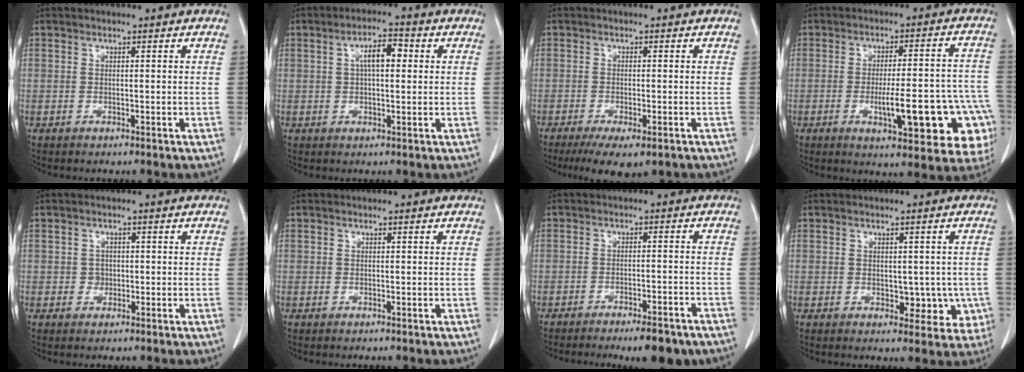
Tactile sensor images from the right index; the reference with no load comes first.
{"total": 5.0, "force": [1.0, 1.7, 4.6], "torque": [-0.081, 0.016, 0.017]}
{"total": 7.7, "force": [-5.3, 2.1, 5.2], "torque": [-0.072, -0.017, -0.076]}
{"total": 17.1, "force": [-5.6, 4.1, 15.6], "torque": [-0.112, 0.032, -0.053]}
{"total": 1.5, "force": [-0.2, 1.4, 0.5], "torque": [-0.006, 0.005, -0.002]}
{"total": 0.0}
{"total": 7.9, "force": [-6.3, 1.7, 4.5], "torque": [-0.041, -0.003, -0.085]}
{"total": 5.5, "force": [-0.7, 3.7, 4.0], "torque": [-0.024, 0.009, 0.002]}